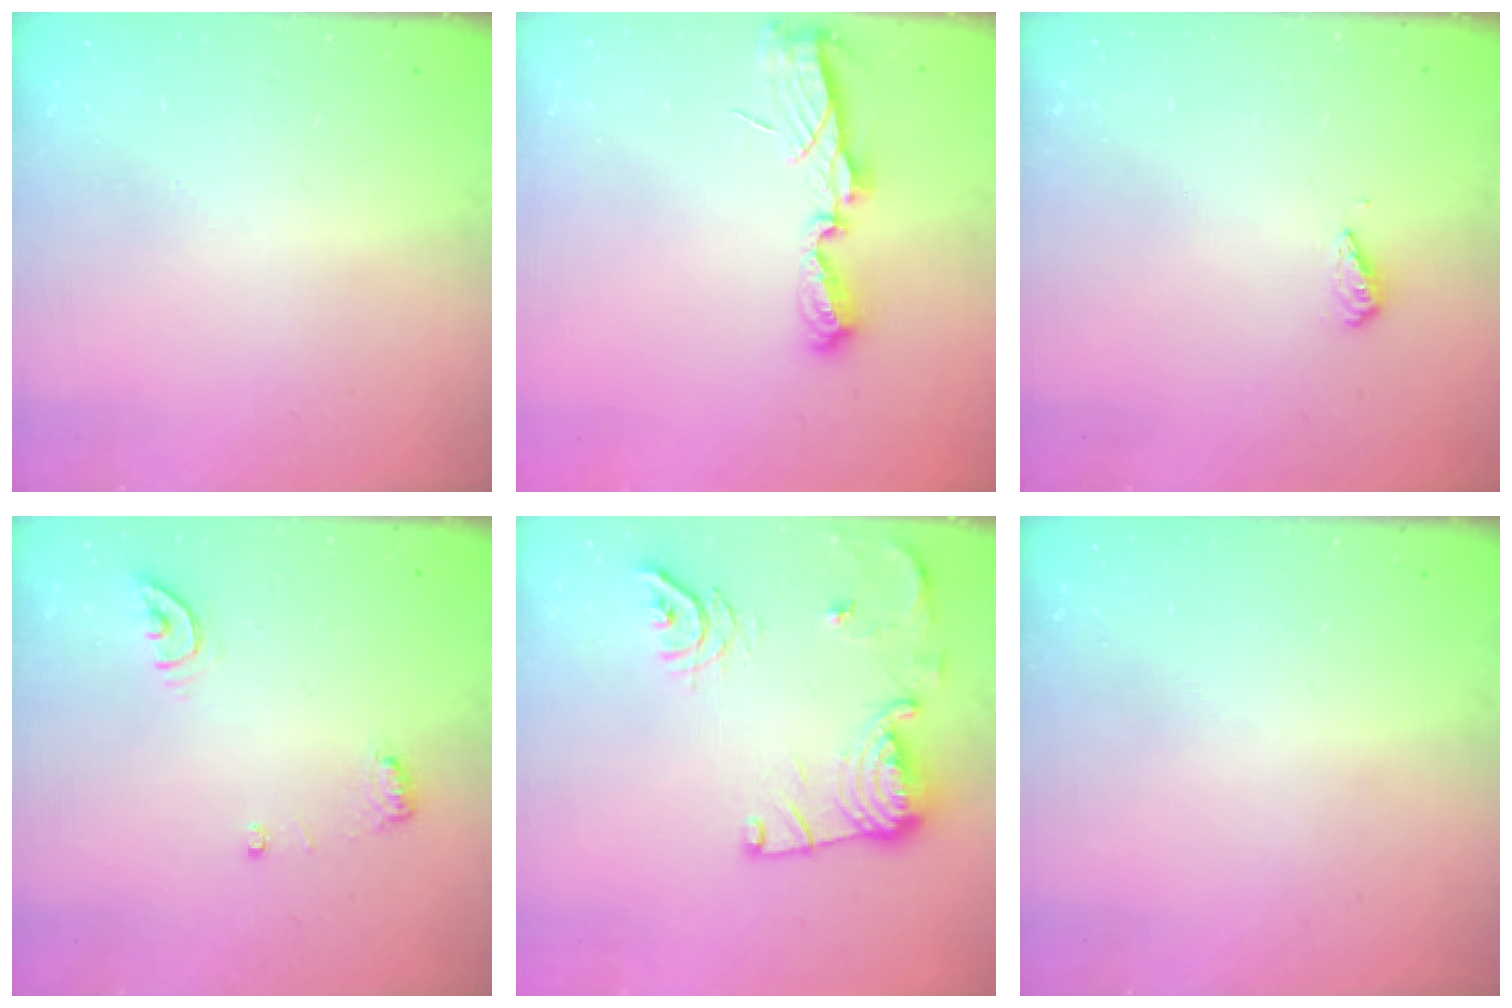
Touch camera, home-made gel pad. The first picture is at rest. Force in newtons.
{"total": 6.2, "press": 6.2, "slide": 0.0}
{"total": 2.9, "press": 2.9, "slide": 0.4}
{"total": 6.4, "press": 6.4, "slide": 0.6}
{"total": 16.1, "press": 15.5, "slide": 4.2}
{"total": 0.0}